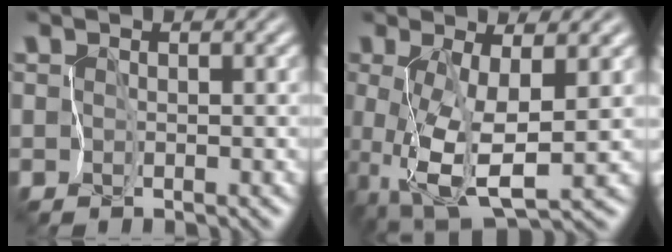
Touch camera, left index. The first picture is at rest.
{"total": 5.6, "force": [-0.3, 1.8, 5.3], "torque": [-0.115, -0.011, -0.003]}